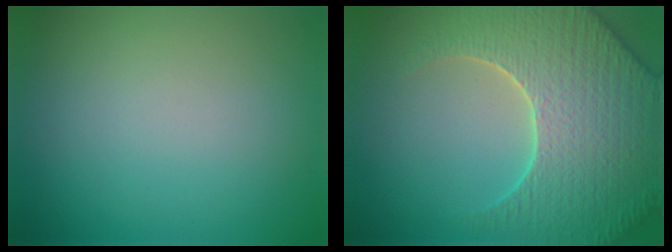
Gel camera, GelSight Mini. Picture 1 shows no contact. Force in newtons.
{"total": 7.7, "press": 7.4, "slide": 2.0}